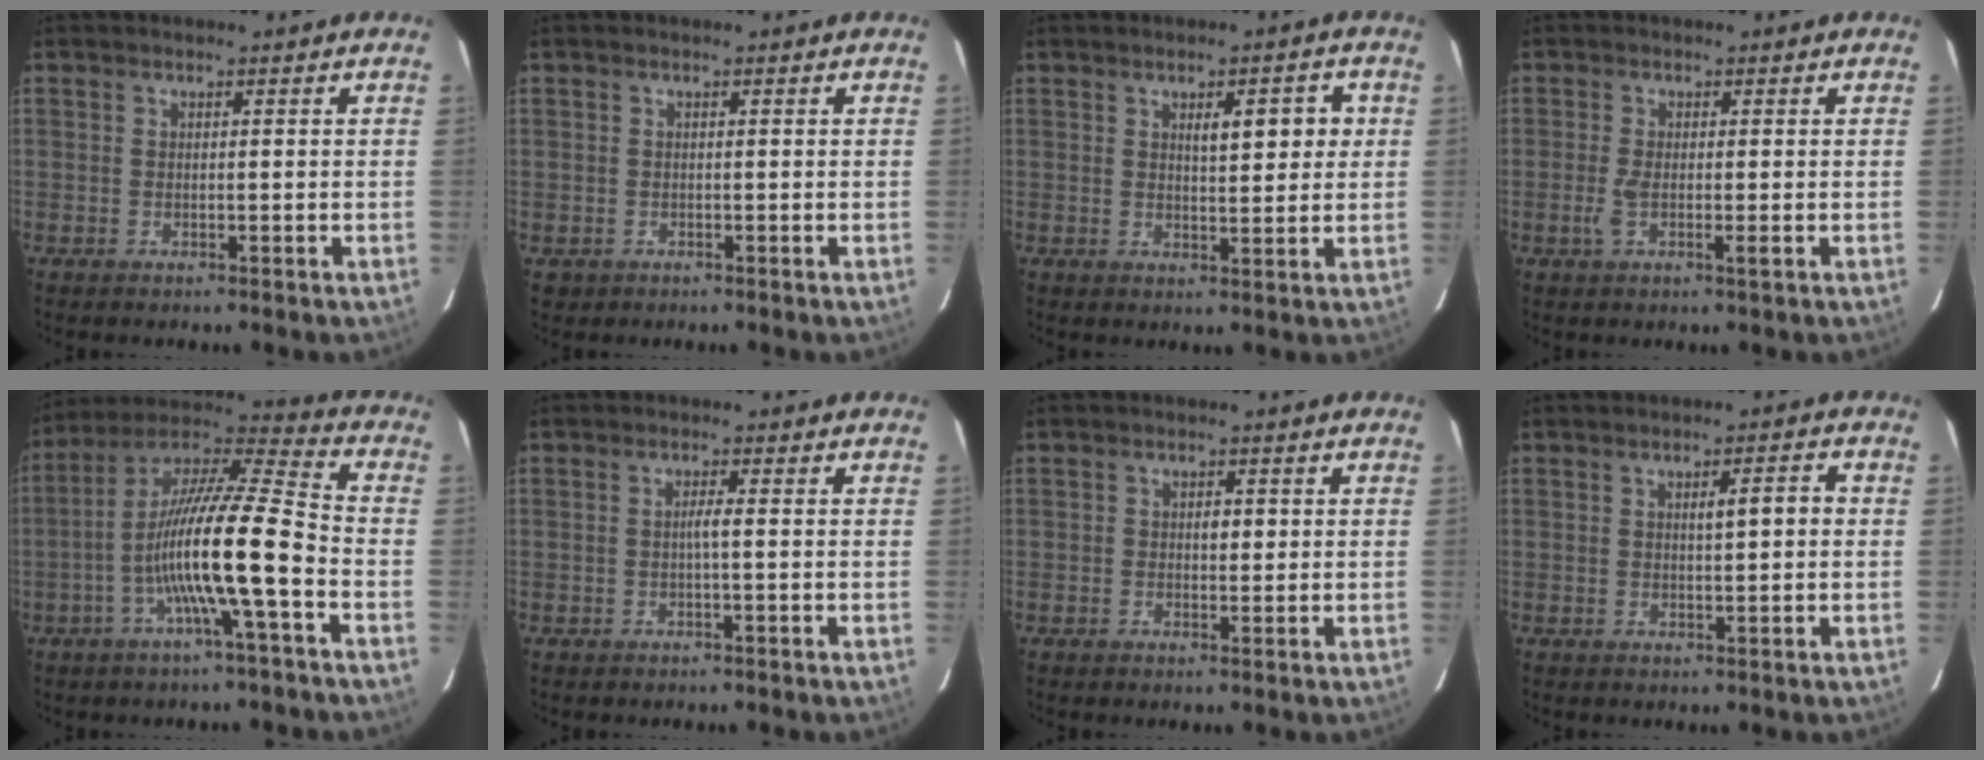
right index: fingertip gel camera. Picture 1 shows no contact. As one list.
[{"total": 1.3, "force": [-0.3, 1.3, 0.0], "torque": [-0.001, 0.007, -0.001]}, {"total": 5.2, "force": [1.6, 1.6, 4.7], "torque": [-0.069, 0.009, 0.026]}, {"total": 3.1, "force": [-0.8, 0.6, 2.9], "torque": [-0.057, -0.005, -0.012]}, {"total": 15.7, "force": [-4.4, 0.2, 15.1], "torque": [-0.277, 0.014, -0.086]}, {"total": 1.3, "force": [-0.2, -0.2, 1.3], "torque": [-0.023, 0.002, -0.004]}, {"total": 1.8, "force": [0.2, 1.0, 1.5], "torque": [-0.023, 0.002, 0.003]}, {"total": 3.4, "force": [0.4, 0.4, 3.3], "torque": [-0.054, 0.008, 0.008]}]